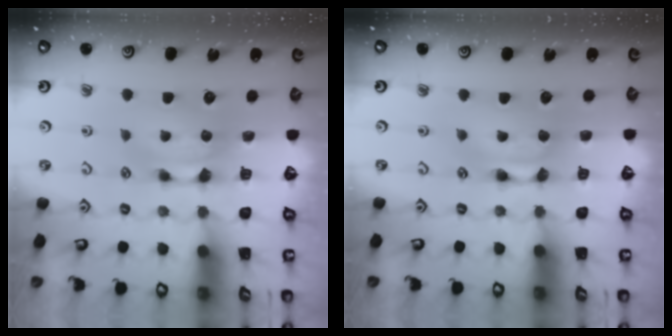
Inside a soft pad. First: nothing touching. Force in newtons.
{"total": 1.8, "press": 1.7, "slide": 0.1}